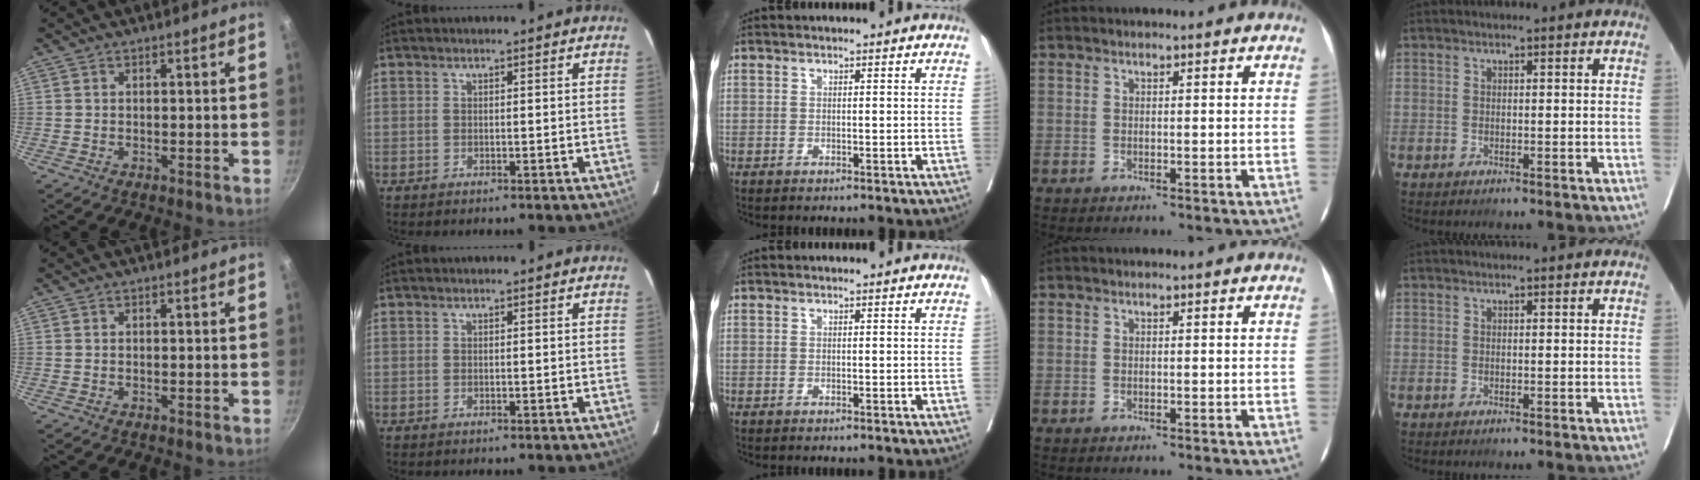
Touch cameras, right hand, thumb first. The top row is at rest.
{}